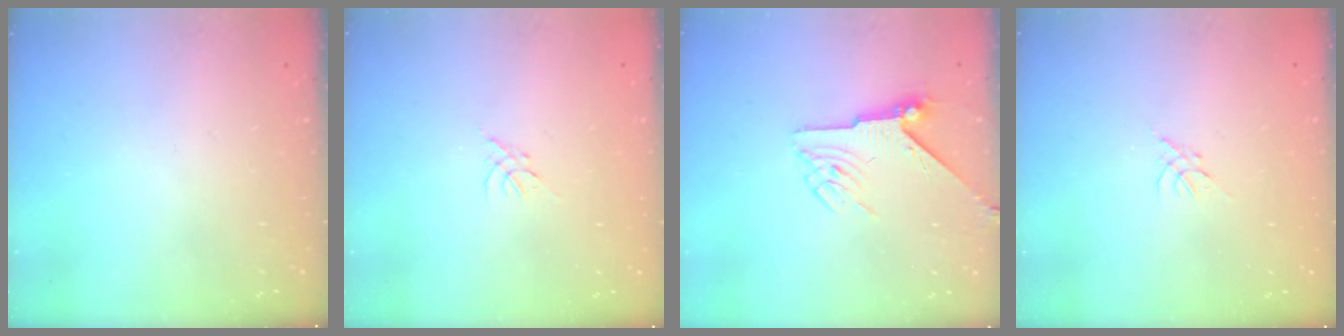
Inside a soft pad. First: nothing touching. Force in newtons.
{"total": 0.0}
{"total": 6.0, "press": 6.0, "slide": 0.4}
{"total": 0.0}